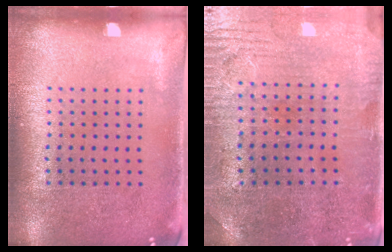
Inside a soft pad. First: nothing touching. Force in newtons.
{"total": 1.0, "press": 0.8, "slide": 0.6}